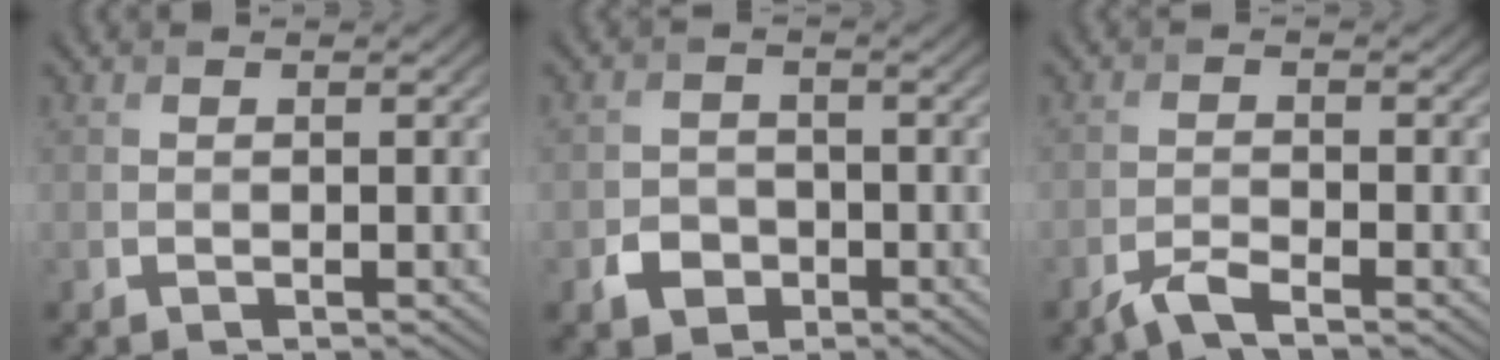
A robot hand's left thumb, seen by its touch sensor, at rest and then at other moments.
{"total": 3.2, "force": [-1.6, 2.6, 1.1], "torque": [-0.019, -0.003, -0.032]}
{"total": 2.6, "force": [-2.1, 0.3, 1.6], "torque": [-0.034, 0.001, -0.052]}